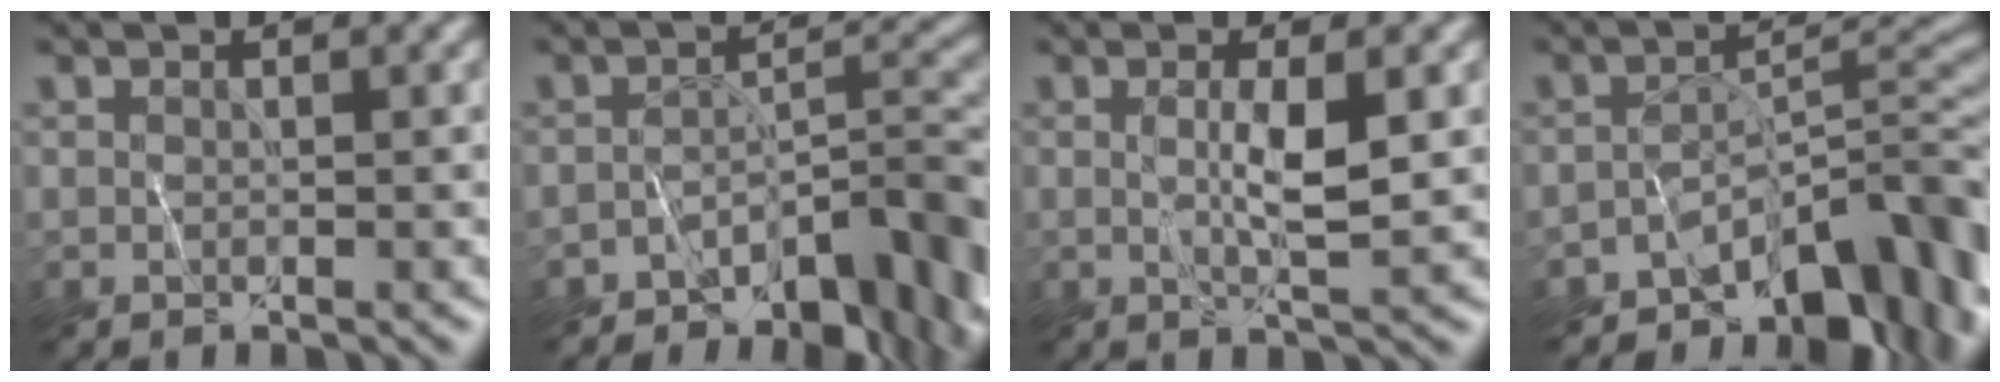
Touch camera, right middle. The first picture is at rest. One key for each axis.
{"total": 9.0, "fx": -6.2, "fy": 3.5, "fz": 5.5, "tx": -0.060, "ty": 0.006, "tz": -0.095}
{"total": 3.1, "fx": 0.4, "fy": 0.4, "fz": 3.0, "tx": -0.058, "ty": 0.001, "tz": 0.009}
{"total": 11.2, "fx": -7.4, "fy": 4.8, "fz": 6.8, "tx": -0.075, "ty": 0.002, "tz": -0.118}